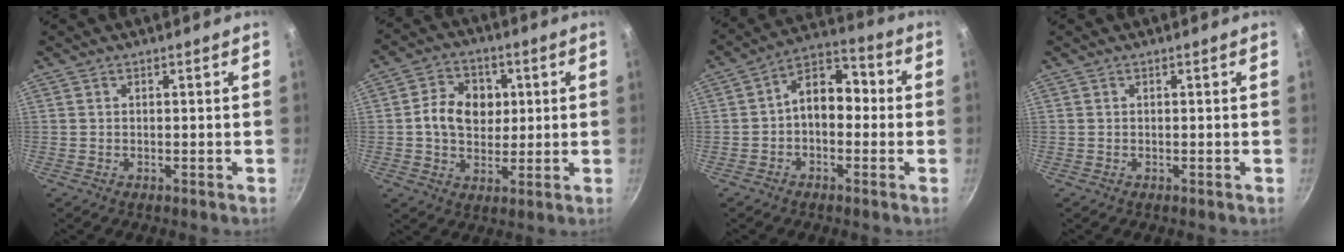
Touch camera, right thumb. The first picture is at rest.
{"total": 10.4, "force": [1.1, 8.1, 6.5], "torque": [-0.076, 0.005, 0.016]}
{"total": 10.1, "force": [-0.5, 6.6, 7.6], "torque": [-0.090, 0.040, -0.024]}
{"total": 0.0}